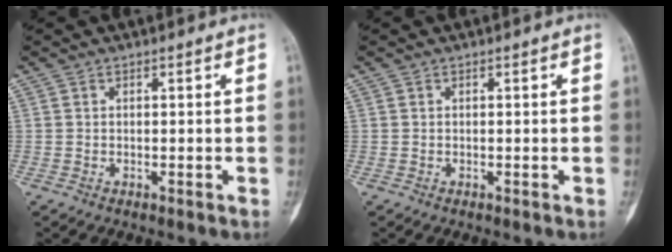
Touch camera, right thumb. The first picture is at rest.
{"total": 0.0}